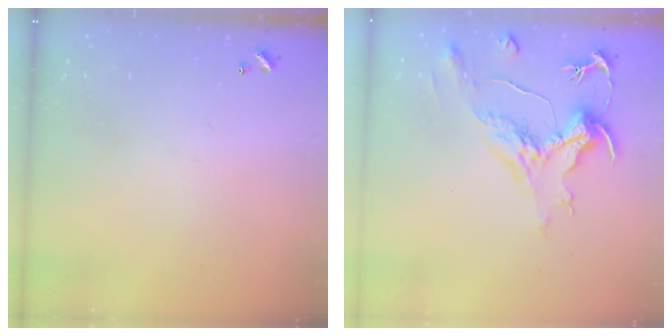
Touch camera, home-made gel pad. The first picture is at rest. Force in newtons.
{"total": 1.9, "press": 1.4, "slide": 1.2}